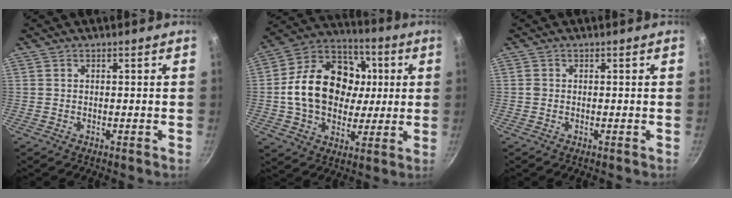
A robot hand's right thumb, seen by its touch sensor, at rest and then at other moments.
{"total": 21.6, "force": [1.4, 16.7, 13.7], "torque": [-0.206, 0.029, 0.019]}
{"total": 0.8, "force": [-0.1, 0.7, 0.3], "torque": [-0.005, 0.003, -0.003]}